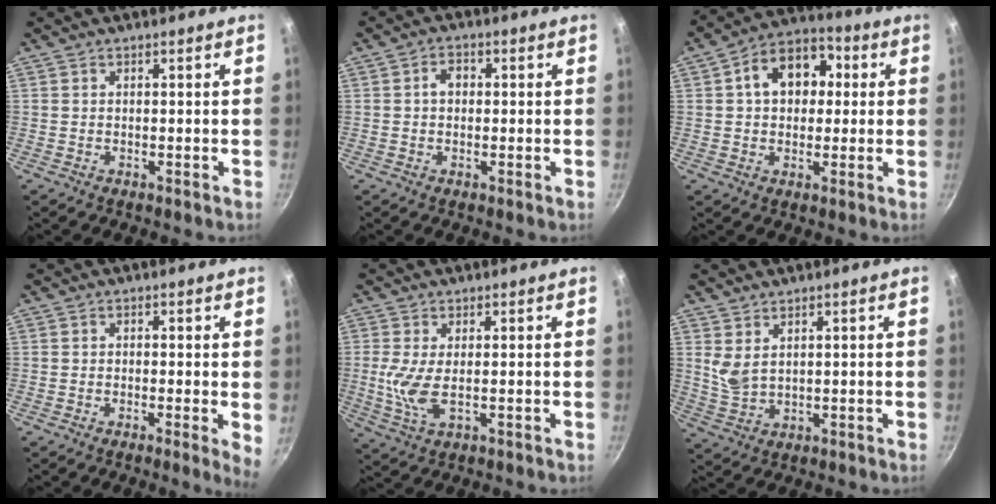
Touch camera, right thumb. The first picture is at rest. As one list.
[{"total": 2.9, "force": [0.2, 2.3, 1.9], "torque": [-0.019, 0.008, 0.001]}, {"total": 12.4, "force": [2.3, 9.0, 8.2], "torque": [-0.086, 0.024, 0.020]}, {"total": 3.4, "force": [-0.3, 0.7, 3.3], "torque": [-0.040, -0.008, -0.009]}, {"total": 5.6, "force": [0.2, 2.1, 5.2], "torque": [-0.118, -0.009, 0.008]}, {"total": 4.0, "force": [2.1, 2.1, 2.7], "torque": [-0.049, -0.023, 0.050]}]